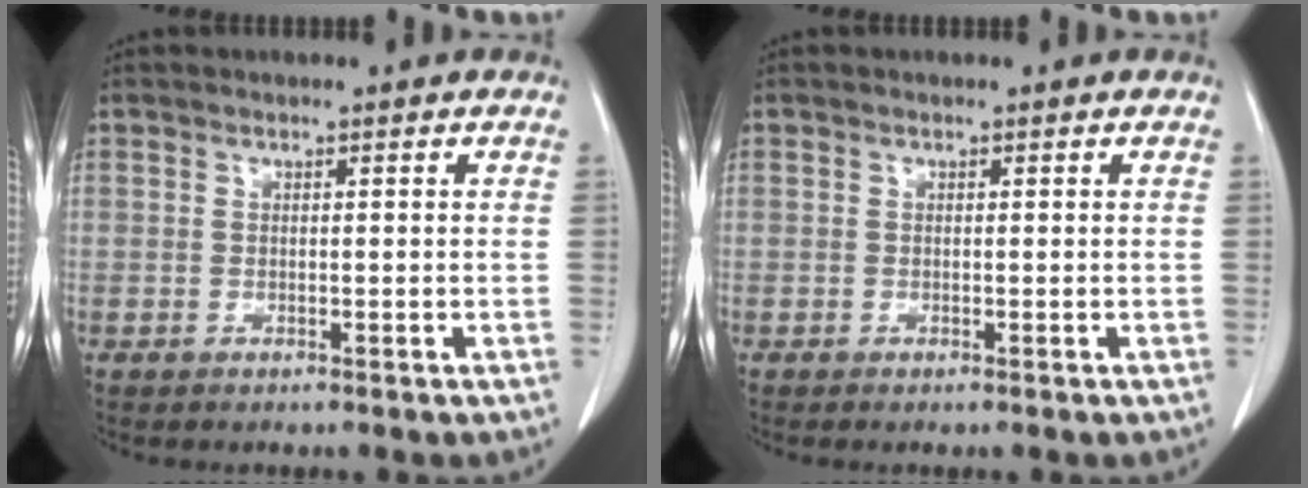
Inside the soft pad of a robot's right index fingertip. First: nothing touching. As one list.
[{"total": 0.0}]